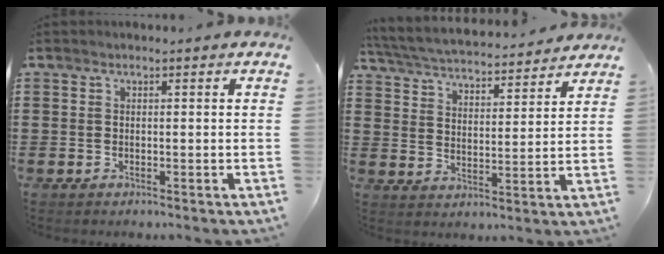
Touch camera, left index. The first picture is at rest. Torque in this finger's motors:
{"motor_torque": [2.14, 0.00, 0.41, 0.21]}